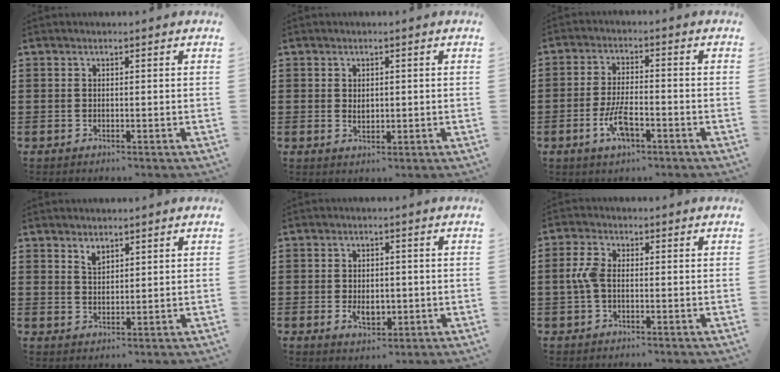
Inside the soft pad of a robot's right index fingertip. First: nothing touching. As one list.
[{"total": 1.5, "force": [0.2, 1.0, 1.1], "torque": [-0.023, 0.007, 0.003]}, {"total": 6.2, "force": [-2.6, 2.4, 5.1], "torque": [-0.117, -0.003, -0.054]}, {"total": 2.2, "force": [1.8, 1.0, 0.7], "torque": [-0.019, 0.001, 0.034]}, {"total": 3.9, "force": [-0.8, 2.5, 2.9], "torque": [-0.048, 0.002, -0.015]}, {"total": 4.3, "force": [-0.3, 2.4, 3.5], "torque": [-0.097, -0.004, -0.014]}]